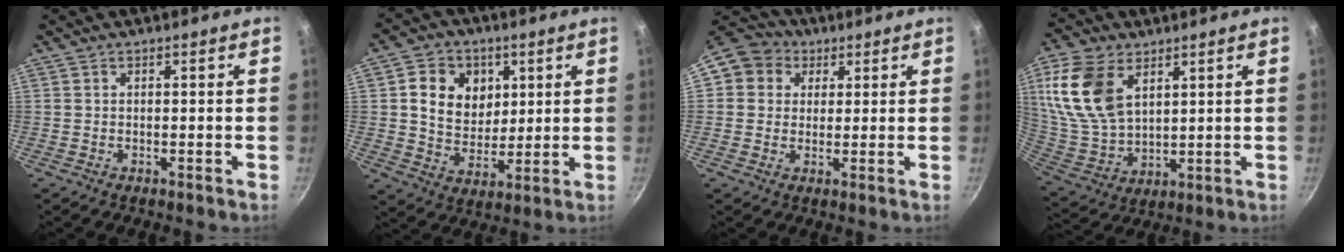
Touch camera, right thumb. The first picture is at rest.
{"total": 11.8, "force": [3.3, 9.6, 6.0], "torque": [-0.066, -0.016, 0.054]}
{"total": 9.8, "force": [3.2, 8.6, 3.5], "torque": [-0.040, 0.017, 0.039]}
{"total": 16.9, "force": [6.9, 10.4, 11.4], "torque": [-0.222, -0.027, 0.147]}